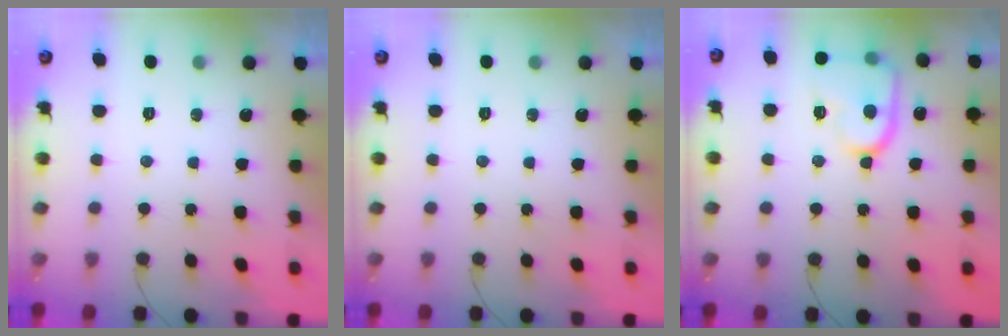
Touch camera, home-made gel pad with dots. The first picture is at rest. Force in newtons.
{"total": 0.0}
{"total": 14.4, "press": 14.3, "slide": 1.4}